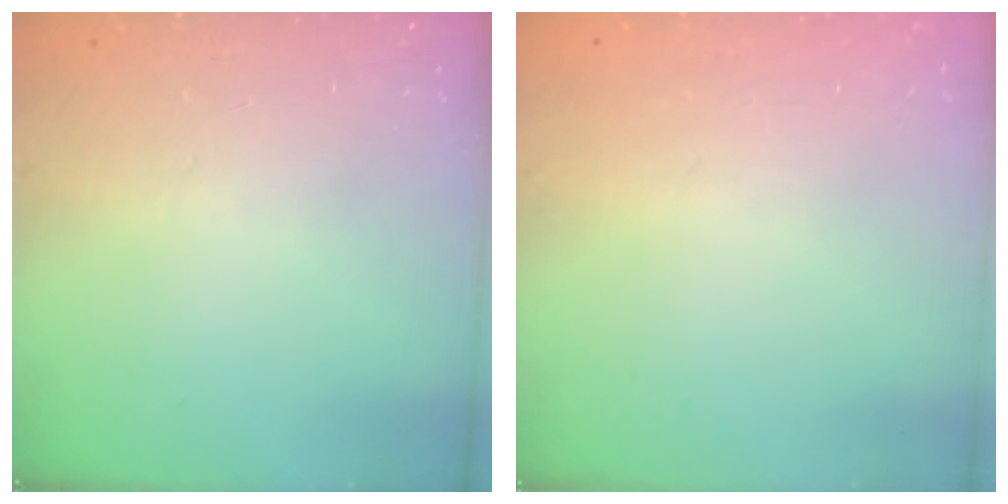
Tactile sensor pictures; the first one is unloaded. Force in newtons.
{"total": 0.0}